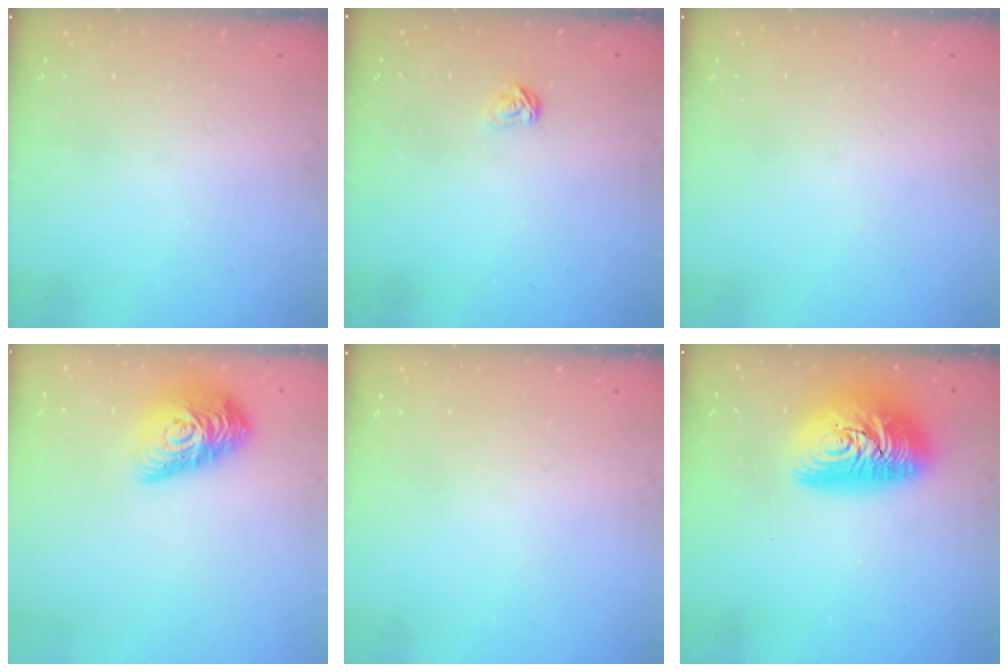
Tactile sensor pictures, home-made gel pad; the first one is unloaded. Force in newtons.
{"total": 3.0, "press": 3.0, "slide": 0.2}
{"total": 0.0}
{"total": 15.7, "press": 15.7, "slide": 0.7}
{"total": 0.0}
{"total": 15.7, "press": 15.7, "slide": 1.1}